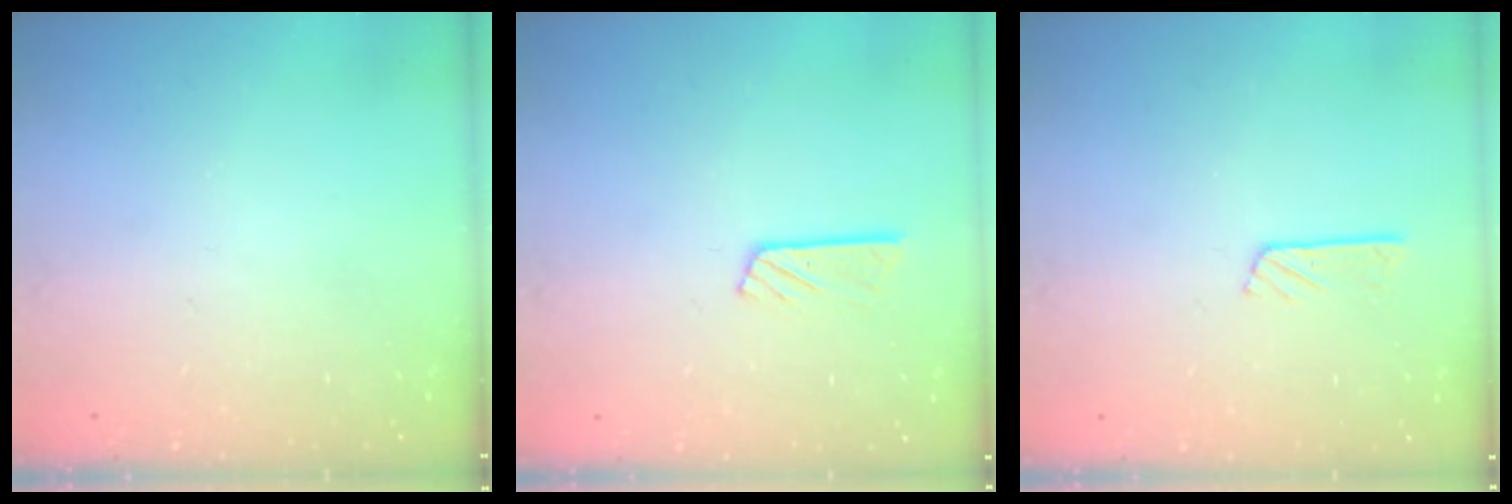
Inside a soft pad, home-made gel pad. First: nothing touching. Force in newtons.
{"total": 4.5, "press": 4.5, "slide": 0.2}
{"total": 3.6, "press": 3.6, "slide": 0.3}